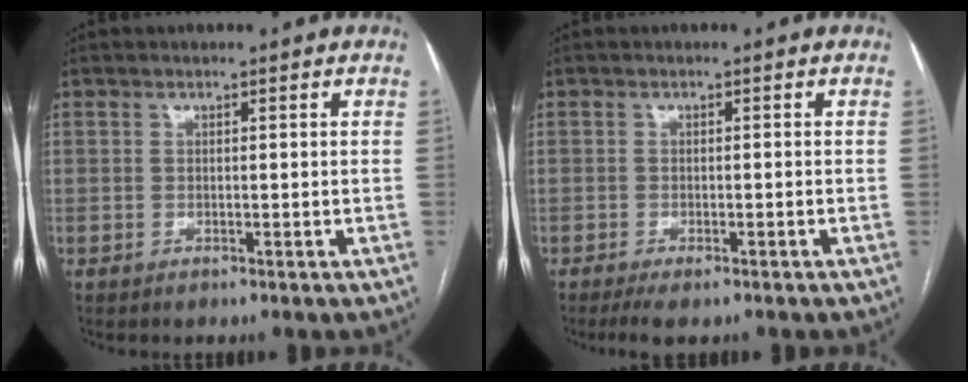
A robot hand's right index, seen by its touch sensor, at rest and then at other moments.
{"total": 3.5, "force": [-2.6, 0.9, 2.2], "torque": [-0.034, -0.008, -0.040]}